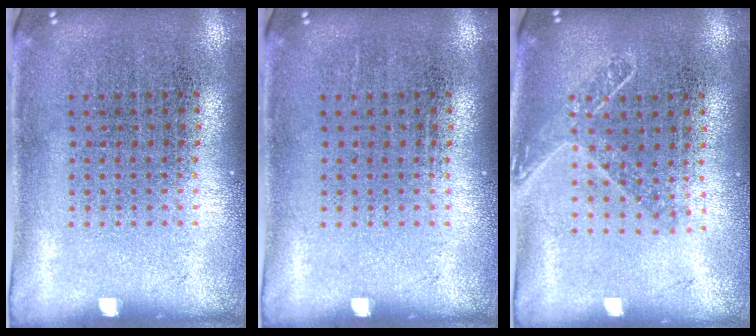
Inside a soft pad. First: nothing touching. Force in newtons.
{"total": 0.0}
{"total": 1.5, "press": 1.2, "slide": 0.9}